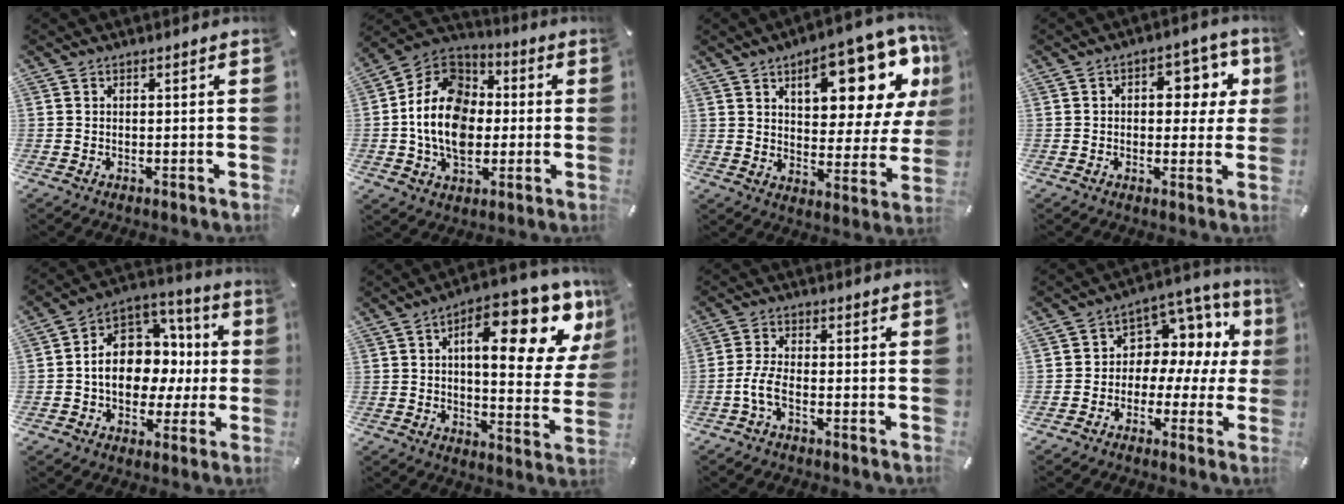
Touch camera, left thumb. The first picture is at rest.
{"total": 15.5, "force": [-2.1, 12.0, 9.5], "torque": [-0.226, 0.012, -0.045]}
{"total": 18.9, "force": [10.1, 8.7, 13.4], "torque": [-0.168, -0.065, 0.161]}
{"total": 9.8, "force": [2.0, 6.0, 7.4], "torque": [-0.085, -0.002, 0.025]}
{"total": 13.5, "force": [-1.2, 11.1, 7.5], "torque": [-0.133, -0.002, -0.015]}
{"total": 19.5, "force": [8.9, 7.3, 15.8], "torque": [-0.221, -0.060, 0.132]}
{"total": 5.0, "force": [-2.3, 1.7, 4.2], "torque": [-0.097, -0.004, -0.046]}
{"total": 9.4, "force": [1.1, 7.6, 5.4], "torque": [-0.082, -0.015, 0.022]}